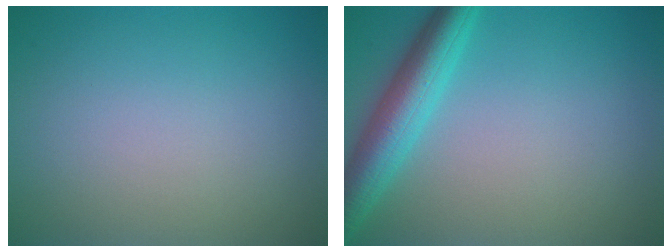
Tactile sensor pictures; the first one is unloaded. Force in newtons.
{"total": 5.1, "press": 5.1, "slide": 0.2}